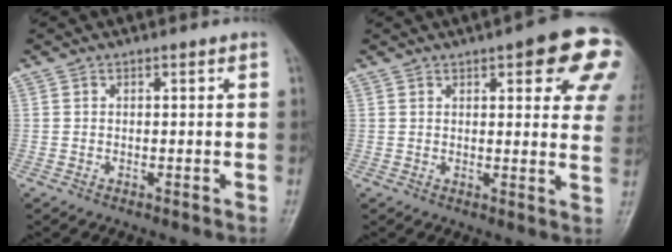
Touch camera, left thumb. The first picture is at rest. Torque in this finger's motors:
{"motor_torque": [2.59, 2.42, 1.32, -1.45, 0.08]}